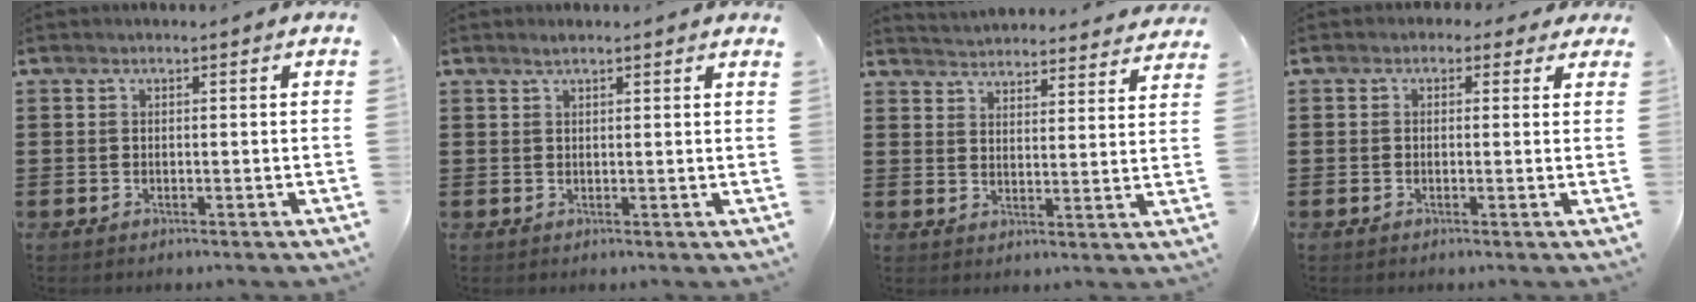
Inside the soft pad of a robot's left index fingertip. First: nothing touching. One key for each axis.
{"total": 1.5, "fx": 1.3, "fy": -0.2, "fz": 0.7, "tx": -0.015, "ty": 0.000, "tz": 0.025}
{"total": 4.2, "fx": 4.2, "fy": -0.3, "fz": 0.0, "tx": -0.018, "ty": -0.027, "tz": 0.073}
{"total": 1.3, "fx": 0.0, "fy": 1.2, "fz": 0.6, "tx": -0.015, "ty": 0.006, "tz": -0.002}